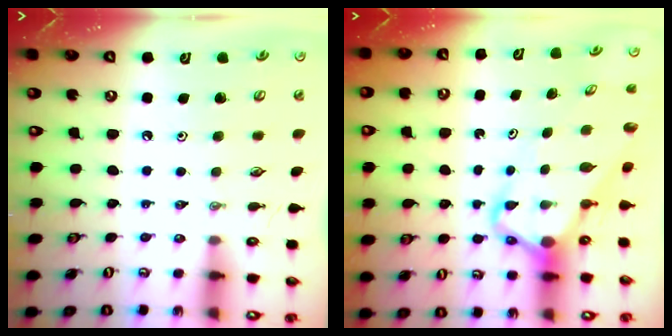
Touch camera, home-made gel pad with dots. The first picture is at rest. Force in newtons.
{"total": 5.6, "press": 5.5, "slide": 0.6}